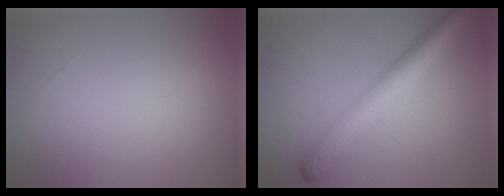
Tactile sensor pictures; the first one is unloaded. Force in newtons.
{"total": 4.5, "press": 4.5, "slide": 0.1}